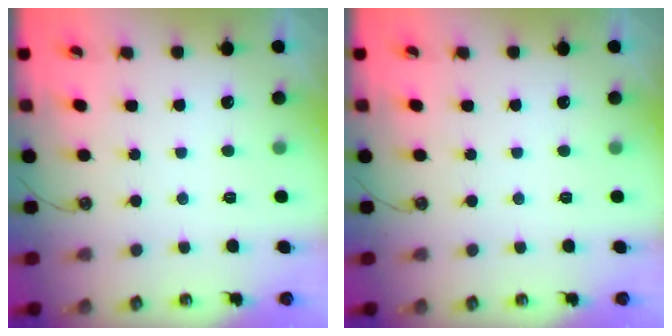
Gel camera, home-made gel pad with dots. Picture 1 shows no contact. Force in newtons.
{"total": 0.0}